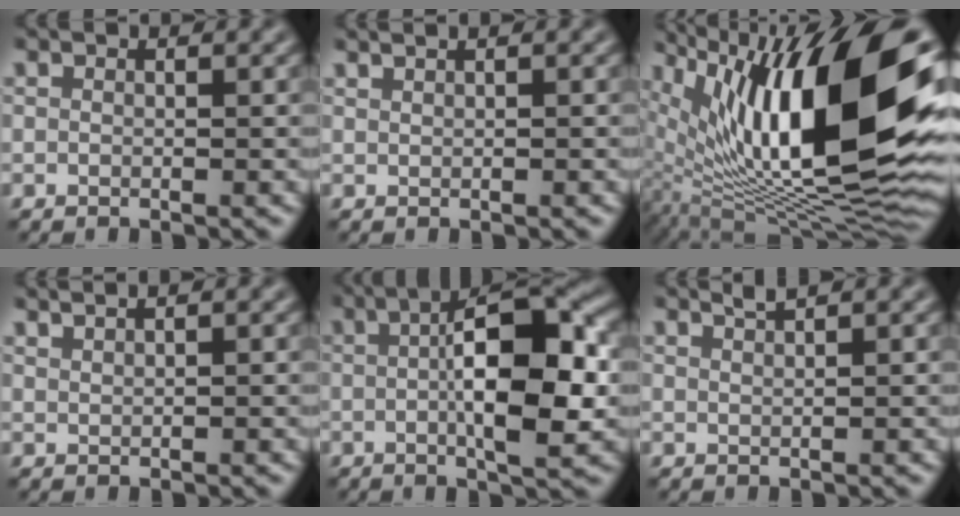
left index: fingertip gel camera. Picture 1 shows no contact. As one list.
[{"total": 1.1, "force": [0.9, 0.3, 0.5], "torque": [-0.001, -0.001, 0.006]}, {"total": 17.4, "force": [4.9, 6.2, 15.5], "torque": [-0.273, 0.012, 0.082]}, {"total": 2.0, "force": [1.6, 0.7, 1.0], "torque": [0.000, 0.004, 0.006]}, {"total": 10.2, "force": [0.1, 3.1, 9.7], "torque": [-0.141, 0.010, -0.002]}, {"total": 1.1, "force": [1.0, 0.2, 0.6], "torque": [-0.002, 0.002, 0.012]}]